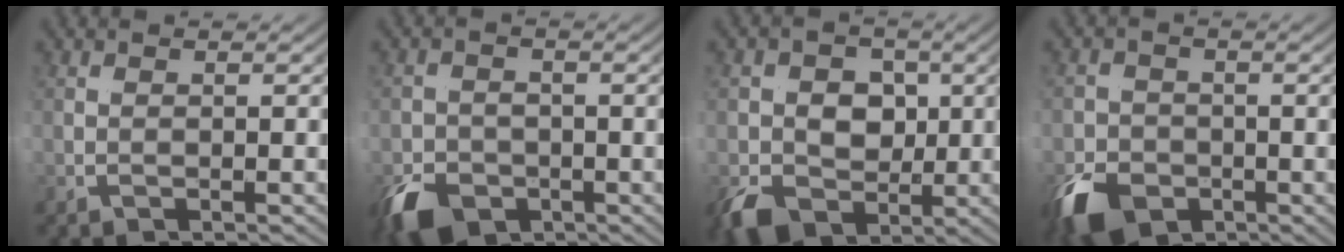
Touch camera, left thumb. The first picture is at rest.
{"total": 6.5, "force": [-1.7, 4.7, 4.1], "torque": [-0.068, -0.017, -0.027]}
{"total": 14.0, "force": [-0.3, 10.5, 9.3], "torque": [-0.138, -0.015, -0.007]}
{"total": 7.8, "force": [-1.8, 5.6, 5.1], "torque": [-0.087, -0.017, -0.027]}